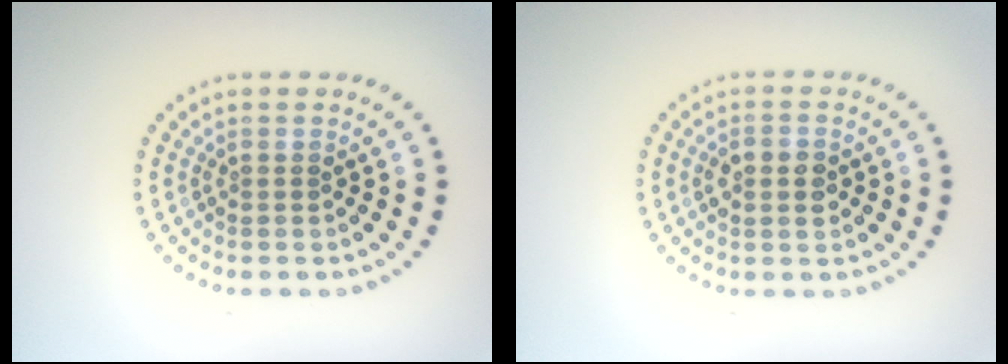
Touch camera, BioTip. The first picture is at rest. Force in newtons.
{"total": 2.8, "press": 2.8, "slide": 0.2}